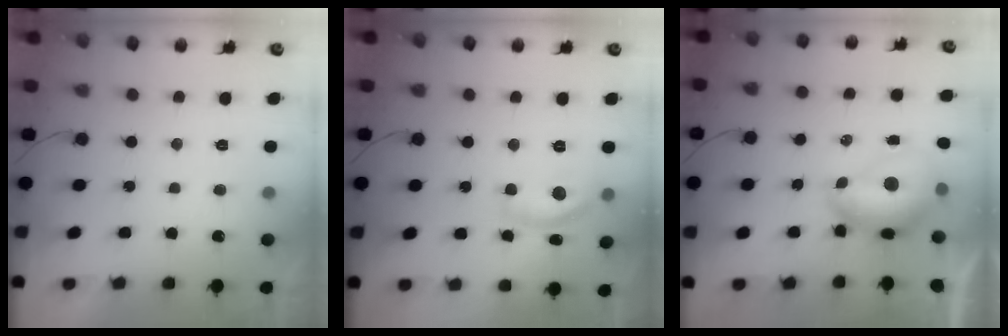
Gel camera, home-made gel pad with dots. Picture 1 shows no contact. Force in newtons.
{"total": 11.0, "press": 11.0, "slide": 0.5}
{"total": 8.1, "press": 8.0, "slide": 1.0}